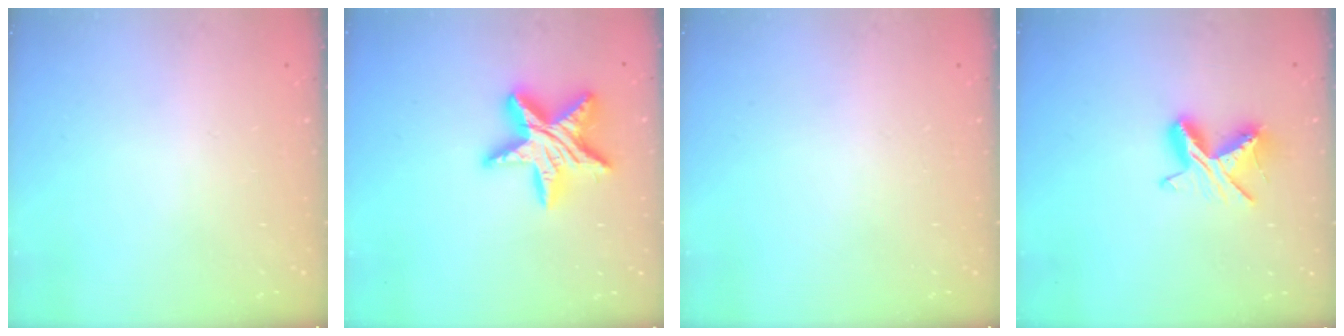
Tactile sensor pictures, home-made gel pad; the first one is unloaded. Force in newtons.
{"total": 17.3, "press": 17.2, "slide": 1.3}
{"total": 0.0}
{"total": 8.4, "press": 8.4, "slide": 0.2}